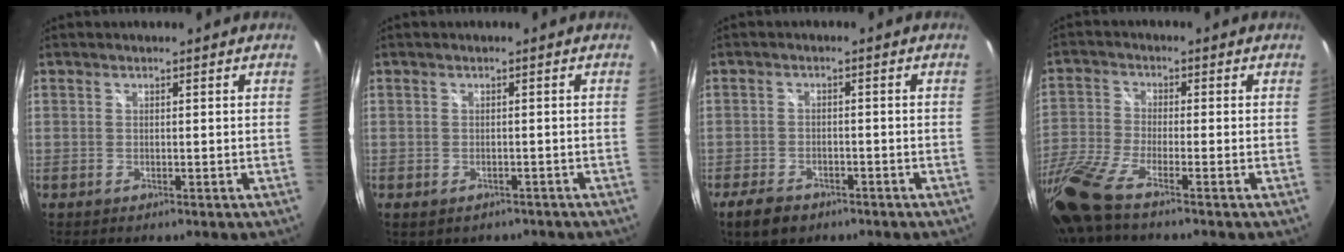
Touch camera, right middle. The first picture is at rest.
{"total": 3.3, "force": [-2.0, 2.1, 1.5], "torque": [-0.032, -0.012, -0.022]}
{"total": 6.0, "force": [-4.1, 3.3, 2.9], "torque": [-0.079, -0.006, -0.068]}
{"total": 11.6, "force": [-8.6, 1.2, 7.6], "torque": [-0.182, -0.034, -0.175]}